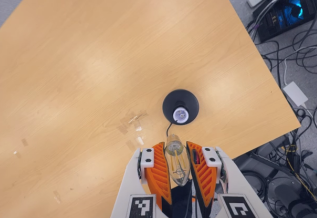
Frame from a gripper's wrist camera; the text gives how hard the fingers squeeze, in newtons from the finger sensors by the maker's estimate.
{"total": 20.9, "left": 23.0, "right": 18.8}